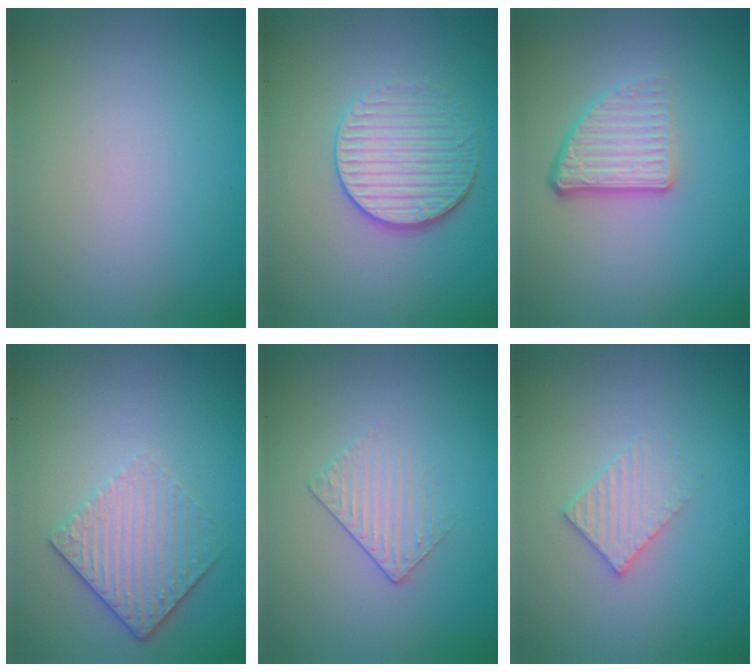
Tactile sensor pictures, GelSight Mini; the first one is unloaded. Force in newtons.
{"total": 3.4, "press": 3.2, "slide": 1.2}
{"total": 3.8, "press": 2.5, "slide": 2.9}
{"total": 4.4, "press": 3.0, "slide": 3.1}
{"total": 1.4, "press": 0.9, "slide": 1.1}
{"total": 2.1, "press": 2.0, "slide": 0.3}